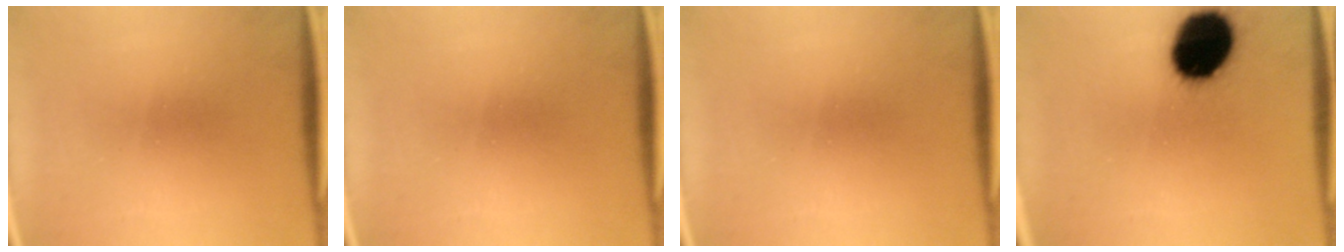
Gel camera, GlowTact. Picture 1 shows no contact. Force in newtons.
{"total": 0.0}
{"total": 0.0}
{"total": 19.7}